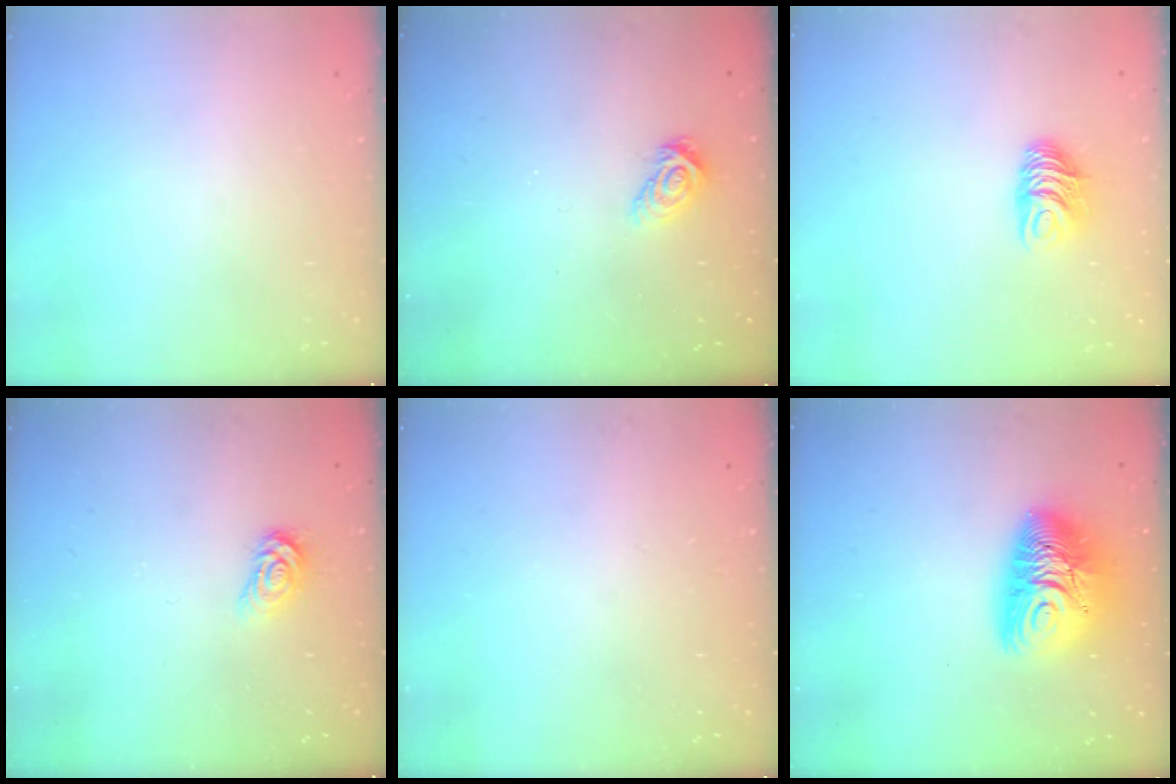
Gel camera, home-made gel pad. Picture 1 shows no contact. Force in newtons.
{"total": 6.2, "press": 6.2, "slide": 0.9}
{"total": 7.1, "press": 7.1, "slide": 0.5}
{"total": 3.5, "press": 3.5, "slide": 0.4}
{"total": 0.0}
{"total": 15.7, "press": 15.6, "slide": 1.7}